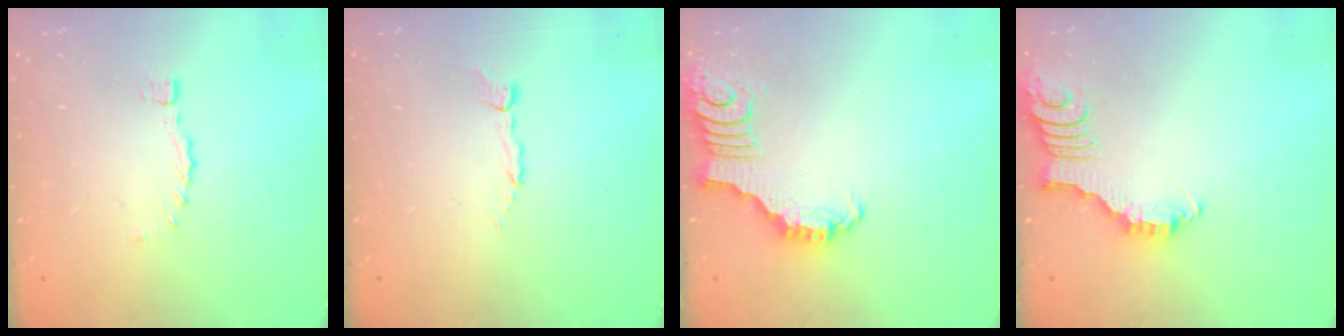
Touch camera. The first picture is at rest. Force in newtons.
{"total": 3.0, "press": 3.0, "slide": 0.2}
{"total": 2.2, "press": 2.2, "slide": 0.0}
{"total": 2.8, "press": 2.8, "slide": 0.4}